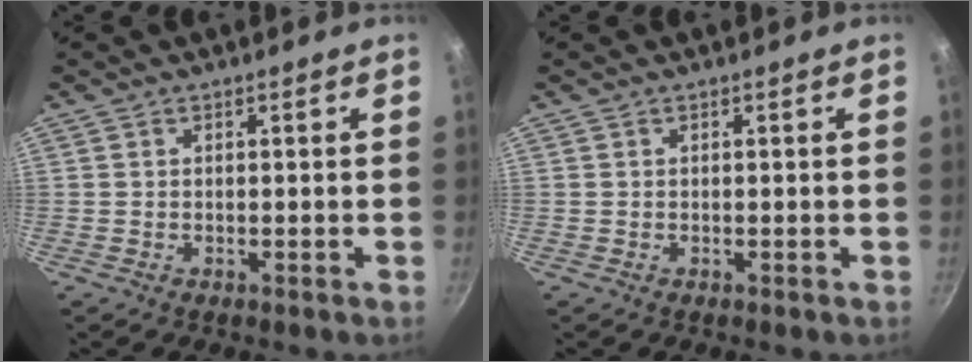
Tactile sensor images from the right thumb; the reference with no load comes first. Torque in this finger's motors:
{"motor_torque": [0.01, 0.01, 0.02, -0.01, 0.00]}